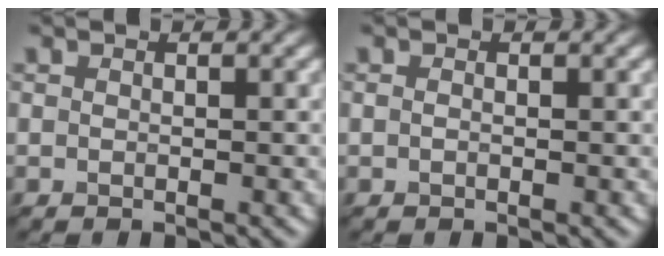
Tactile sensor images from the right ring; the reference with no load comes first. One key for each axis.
{"total": 0.0}